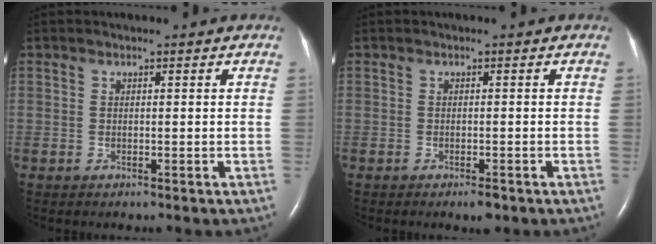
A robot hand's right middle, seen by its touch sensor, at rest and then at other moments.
{"total": 1.5, "force": [-1.0, 0.3, 1.1], "torque": [-0.017, -0.002, -0.012]}